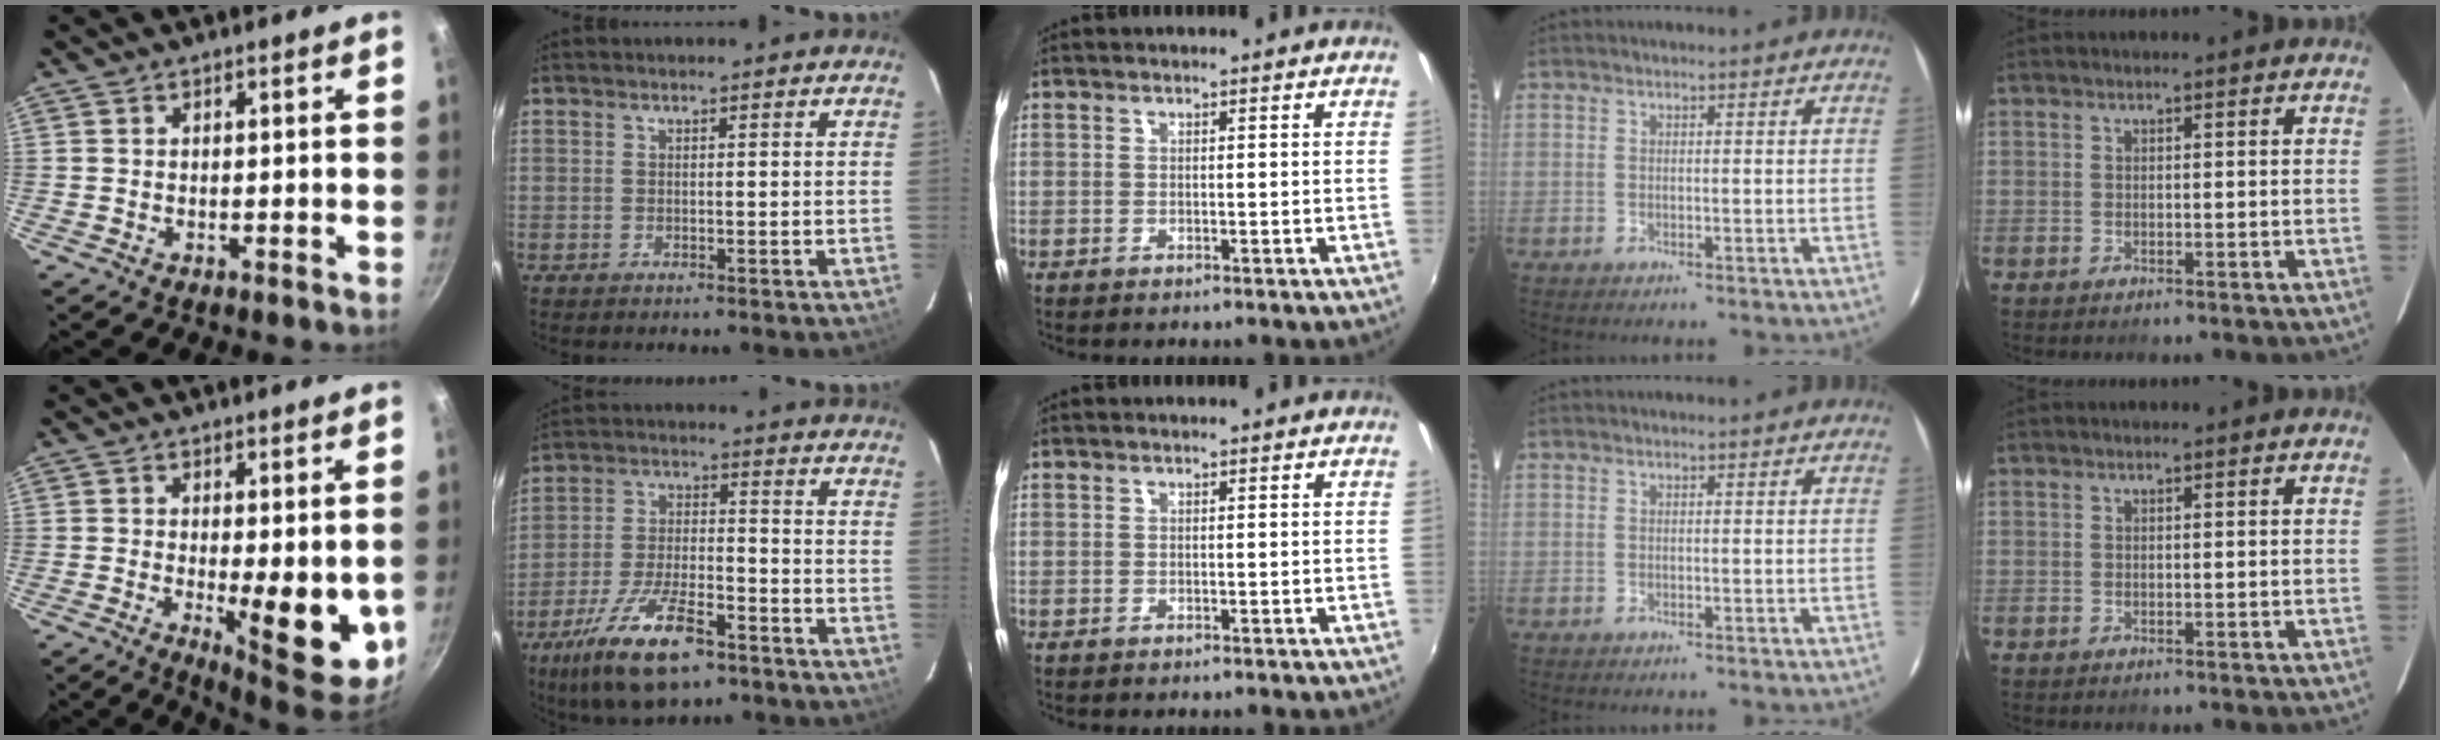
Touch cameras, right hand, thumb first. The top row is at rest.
{"thumb": {"total": 12.5, "force": [-1.8, 4.3, 11.6], "torque": [-0.130, -0.011, -0.010]}, "index": {"total": 15.4, "force": [-10.0, 5.4, 10.5], "torque": [-0.217, -0.025, -0.176]}}